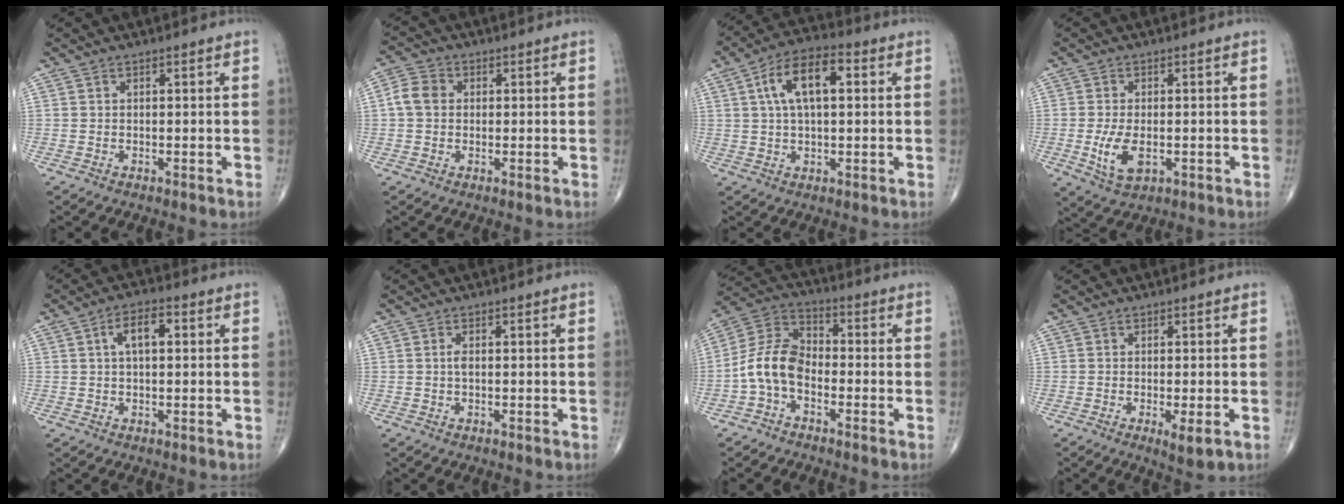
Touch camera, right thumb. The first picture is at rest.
{"total": 4.7, "force": [0.3, 3.8, 2.7], "torque": [-0.049, 0.012, 0.000]}
{"total": 11.1, "force": [2.7, 5.2, 9.4], "torque": [-0.166, 0.022, 0.040]}
{"total": 6.9, "force": [-1.3, 3.8, 5.7], "torque": [-0.109, -0.010, -0.015]}
{"total": 5.5, "force": [1.2, 2.7, 4.7], "torque": [-0.078, 0.013, 0.015]}
{"total": 1.1, "force": [0.0, 0.5, 1.0], "torque": [-0.020, 0.000, -0.001]}
{"total": 9.4, "force": [-2.9, 6.0, 6.6], "torque": [-0.120, 0.039, -0.070]}
{"total": 3.6, "force": [-1.2, 1.0, 3.3], "torque": [-0.055, -0.011, -0.017]}